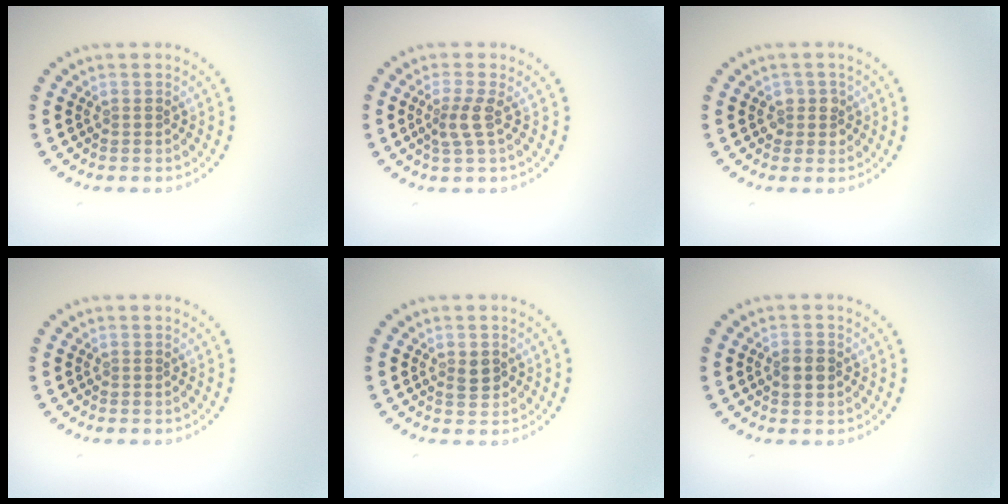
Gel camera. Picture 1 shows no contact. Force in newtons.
{"total": 2.1, "press": 1.6, "slide": 1.4}
{"total": 1.5, "press": 1.4, "slide": 0.6}
{"total": 0.0}
{"total": 1.5, "press": 1.5, "slide": 0.2}
{"total": 1.9, "press": 1.9, "slide": 0.4}